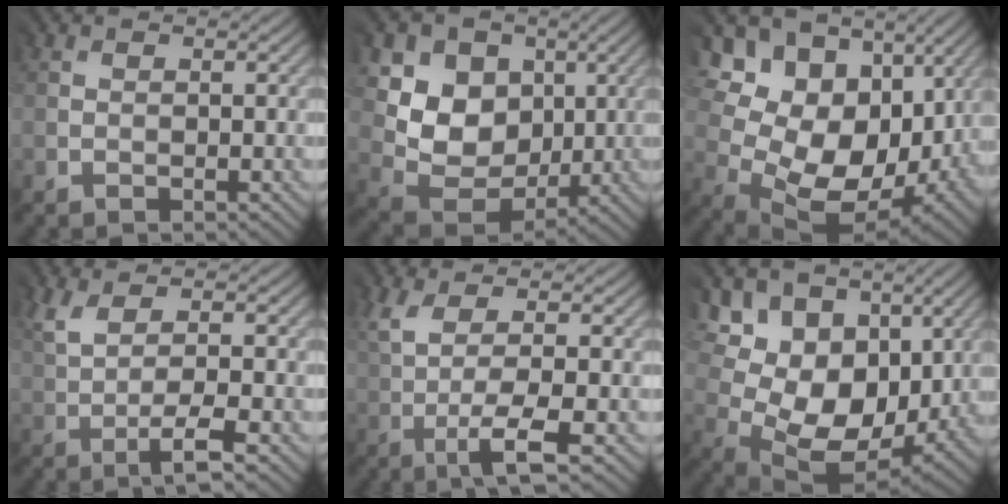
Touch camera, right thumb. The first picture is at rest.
{"total": 9.8, "force": [3.3, 7.9, 4.7], "torque": [-0.120, -0.006, 0.050]}
{"total": 17.9, "force": [2.2, 12.7, 12.4], "torque": [-0.214, -0.017, 0.087]}
{"total": 4.1, "force": [0.4, 0.6, 4.0], "torque": [-0.087, 0.005, 0.007]}
{"total": 6.2, "force": [0.0, 1.4, 6.0], "torque": [-0.129, 0.011, -0.003]}
{"total": 15.1, "force": [4.1, 10.7, 9.9], "torque": [-0.199, -0.005, 0.097]}